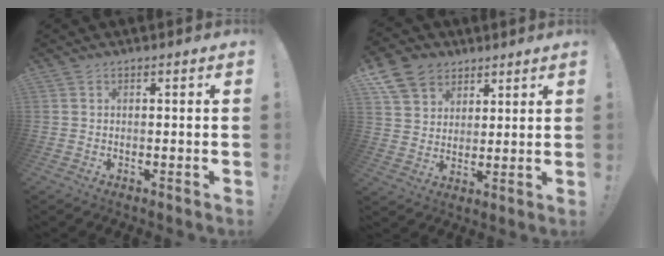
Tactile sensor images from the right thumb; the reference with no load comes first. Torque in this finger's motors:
{"motor_torque": [0.14, 0.20, 0.32, 0.89, 0.05]}